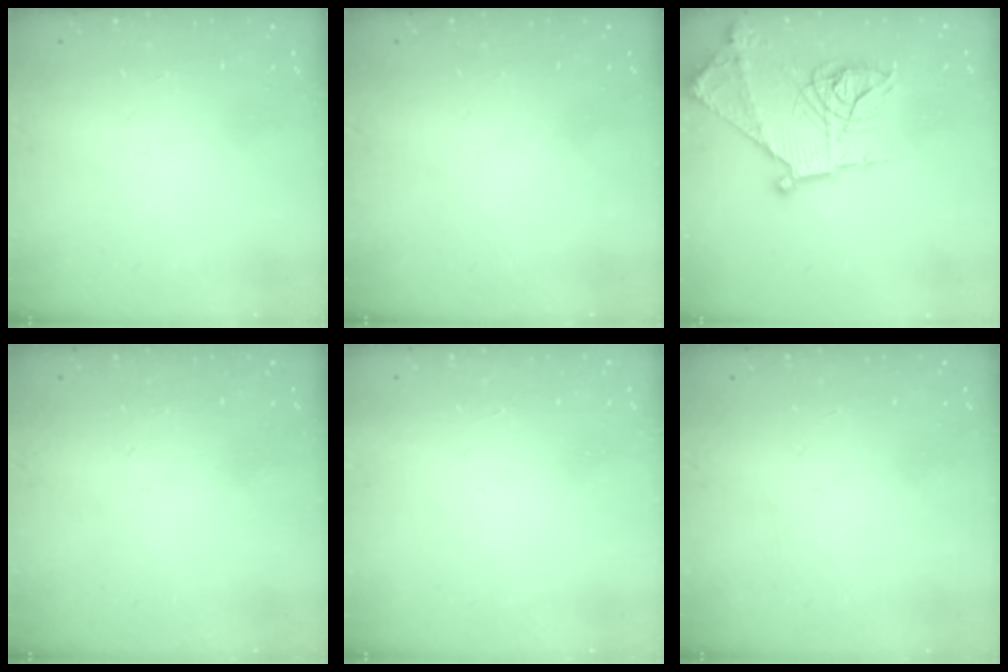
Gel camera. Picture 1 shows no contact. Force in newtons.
{"total": 0.0}
{"total": 22.2, "press": 22.1, "slide": 2.3}
{"total": 0.0}
{"total": 1.5, "press": 1.5, "slide": 0.1}
{"total": 0.0}